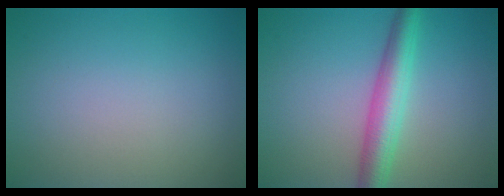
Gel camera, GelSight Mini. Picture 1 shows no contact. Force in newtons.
{"total": 4.5, "press": 4.5, "slide": 0.1}